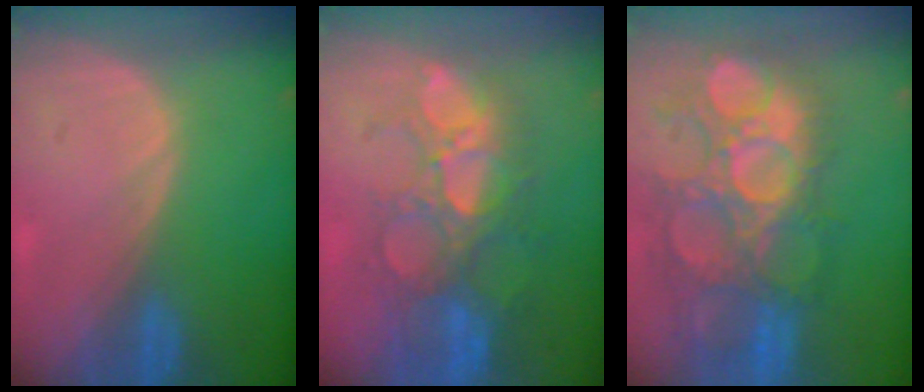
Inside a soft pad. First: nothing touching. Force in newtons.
{"total": 10.9, "press": 9.5, "slide": 5.4}
{"total": 13.1, "press": 12.1, "slide": 5.0}